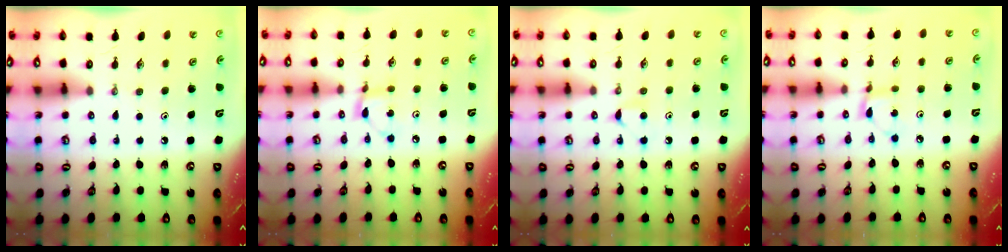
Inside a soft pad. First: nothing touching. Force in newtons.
{"total": 3.0, "press": 3.0, "slide": 0.2}
{"total": 5.2, "press": 5.2, "slide": 0.4}
{"total": 2.7, "press": 2.7, "slide": 0.2}